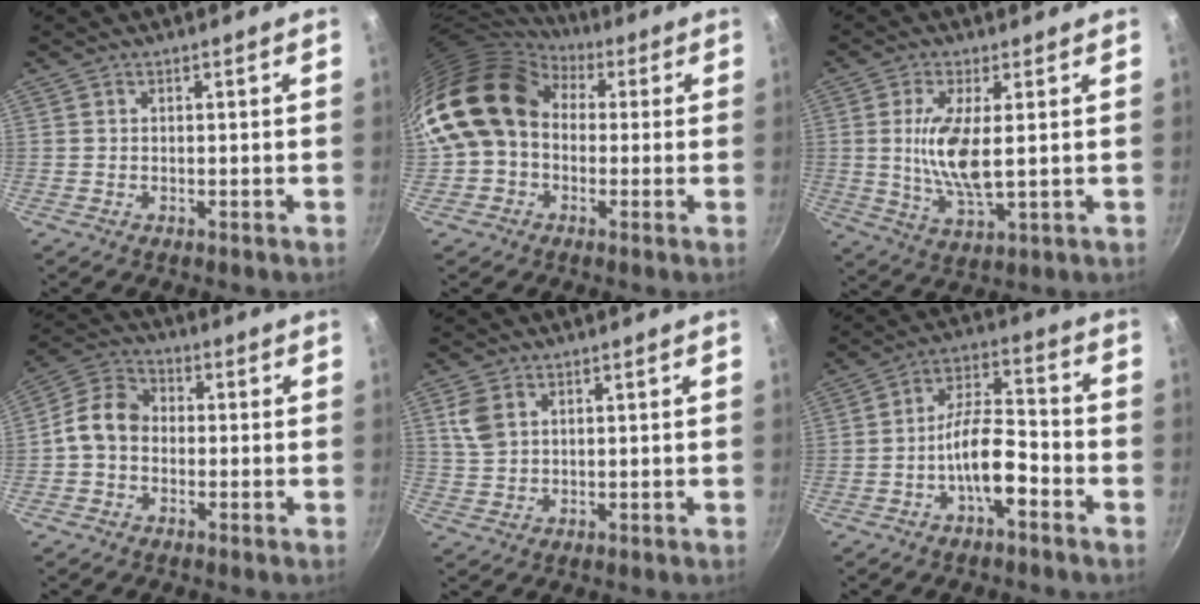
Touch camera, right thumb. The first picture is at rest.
{"total": 14.8, "force": [1.8, 11.6, 9.0], "torque": [-0.137, 0.030, 0.016]}
{"total": 9.8, "force": [1.0, 3.3, 9.2], "torque": [-0.187, -0.013, 0.026]}
{"total": 8.1, "force": [-0.9, 6.4, 4.9], "torque": [-0.070, 0.028, -0.041]}
{"total": 5.5, "force": [2.2, 3.7, 3.3], "torque": [-0.068, -0.001, 0.049]}
{"total": 10.3, "force": [-4.4, 4.0, 8.4], "torque": [-0.135, 0.047, -0.083]}